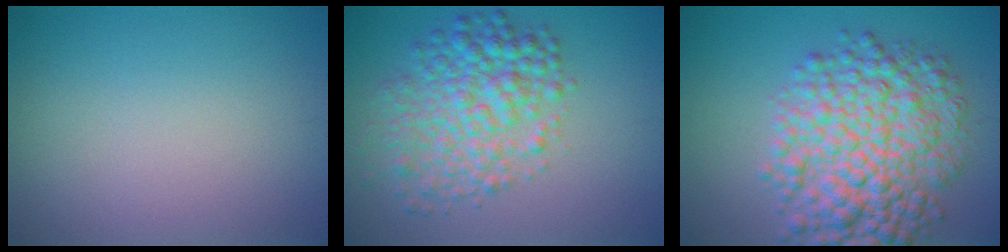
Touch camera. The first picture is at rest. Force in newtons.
{"total": 5.5, "press": 5.5, "slide": 0.1}
{"total": 8.6, "press": 8.6, "slide": 0.0}